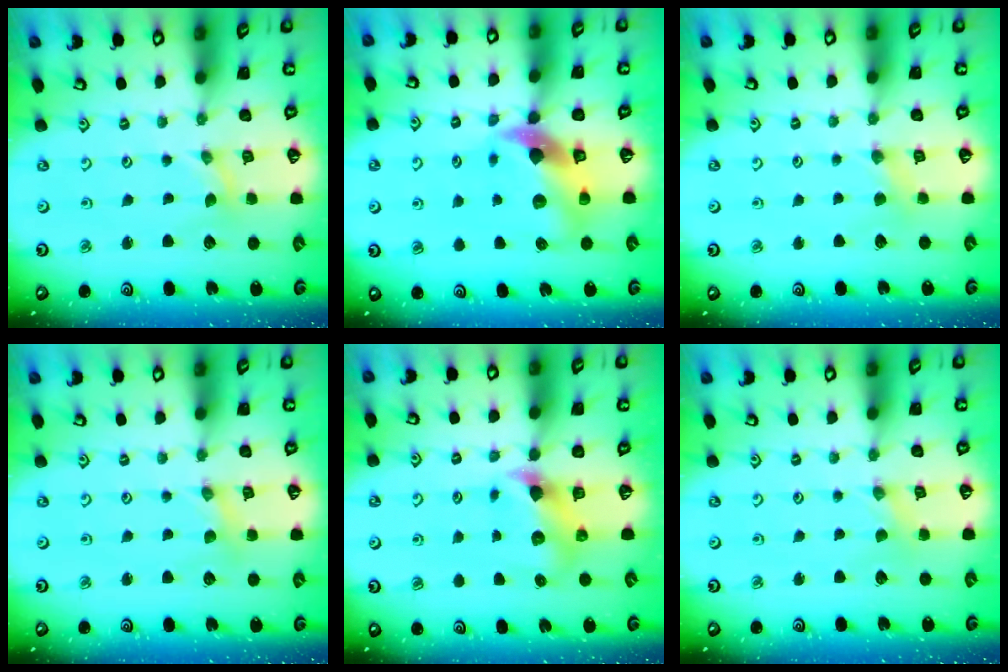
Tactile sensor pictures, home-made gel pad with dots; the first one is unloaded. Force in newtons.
{"total": 11.6, "press": 11.4, "slide": 1.7}
{"total": 2.2, "press": 2.2, "slide": 0.5}
{"total": 1.2, "press": 1.2, "slide": 0.2}
{"total": 6.0, "press": 6.0, "slide": 0.6}
{"total": 0.0}